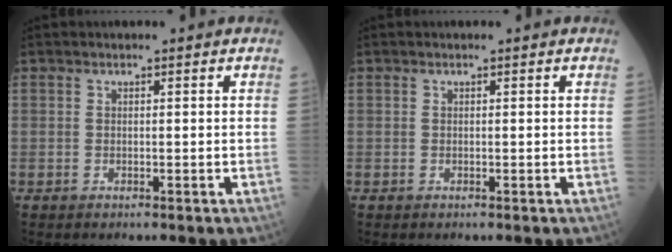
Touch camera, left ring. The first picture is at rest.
{"total": 0.0}